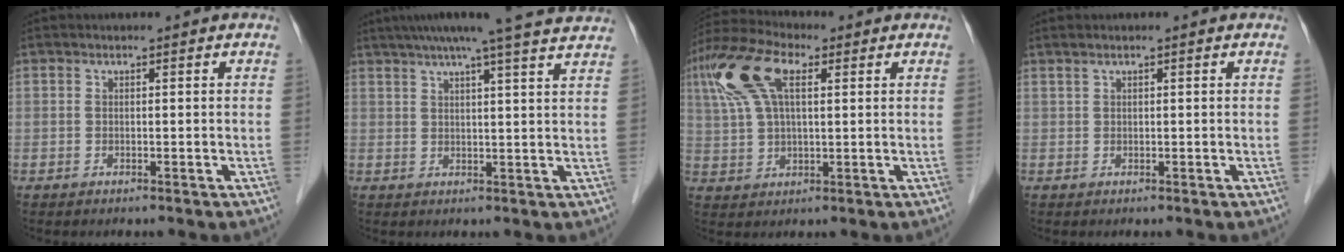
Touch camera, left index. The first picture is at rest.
{"total": 16.0, "force": [14.0, -0.7, 7.6], "torque": [-0.125, 0.008, 0.174]}
{"total": 10.3, "force": [3.9, 4.2, 8.6], "torque": [-0.199, 0.028, 0.077]}
{"total": 0.8, "force": [0.6, 0.3, 0.3], "torque": [-0.011, 0.011, 0.016]}